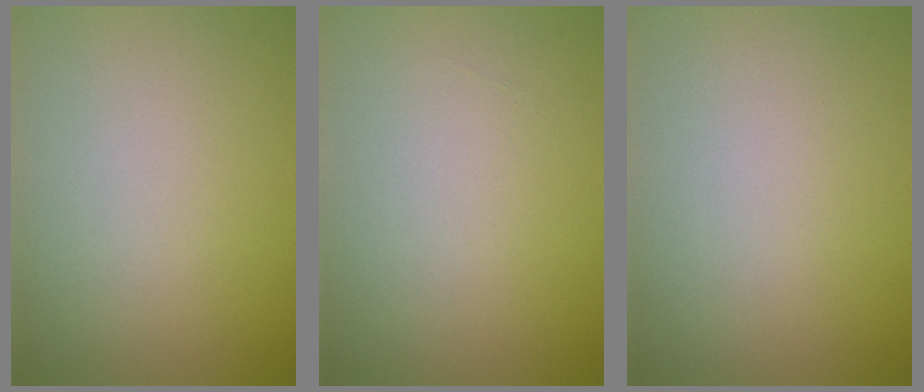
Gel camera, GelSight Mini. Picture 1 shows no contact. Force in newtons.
{"total": 0.0}
{"total": 0.0}